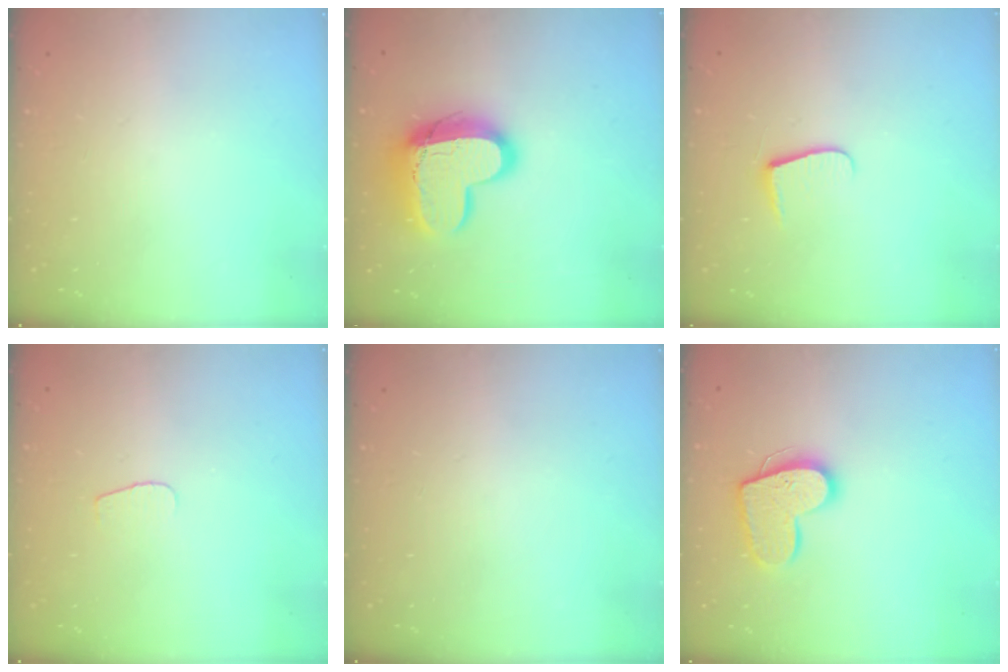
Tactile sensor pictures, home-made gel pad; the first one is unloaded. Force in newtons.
{"total": 16.2, "press": 16.1, "slide": 1.3}
{"total": 6.5, "press": 6.5, "slide": 0.8}
{"total": 3.6, "press": 3.5, "slide": 0.4}
{"total": 0.0}
{"total": 14.2, "press": 14.2, "slide": 1.0}